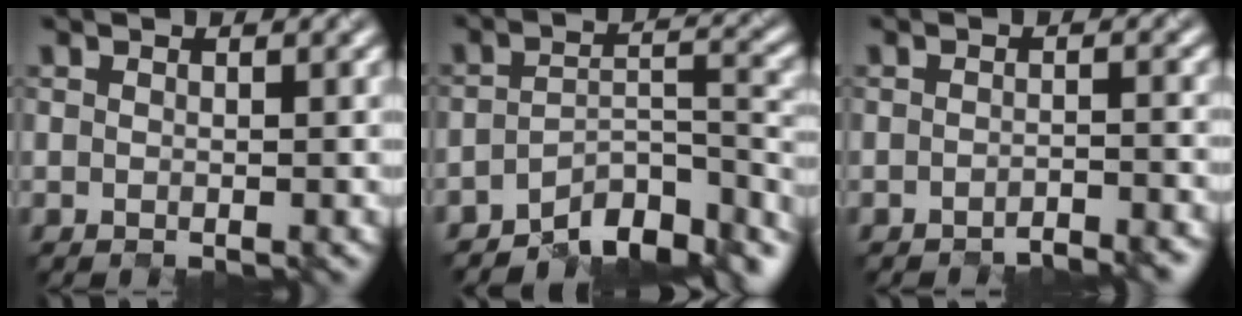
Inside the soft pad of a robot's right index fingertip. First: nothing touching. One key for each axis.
{"total": 7.0, "fx": -5.8, "fy": 2.2, "fz": 3.3, "tx": -0.038, "ty": -0.006, "tz": -0.094}
{"total": 2.7, "fx": -2.7, "fy": -0.1, "fz": 0.4, "tx": -0.008, "ty": 0.000, "tz": -0.043}